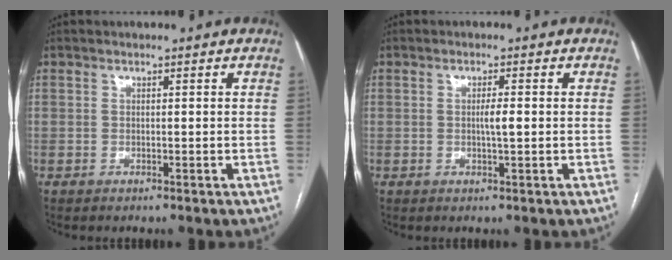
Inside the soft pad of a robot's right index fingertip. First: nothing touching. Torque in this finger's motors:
{"motor_torque": [0.00, 0.00, 0.00, 0.03]}